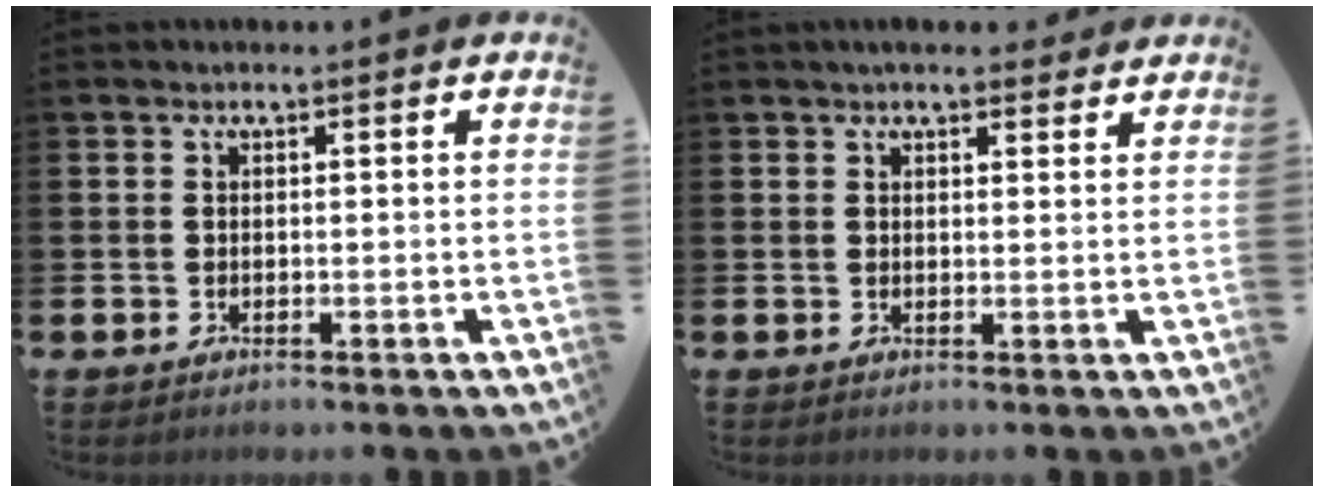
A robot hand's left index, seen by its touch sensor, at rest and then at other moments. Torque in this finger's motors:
{"motor_torque": [0.35, -0.92, 0.06, 0.01]}